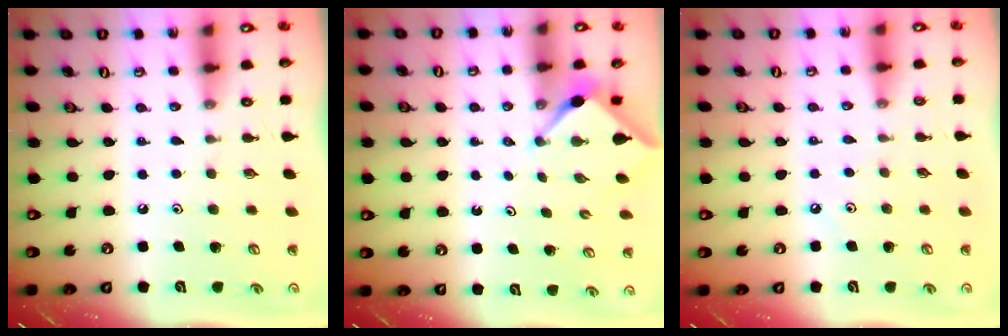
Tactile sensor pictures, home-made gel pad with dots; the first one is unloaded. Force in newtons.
{"total": 3.0, "press": 3.0, "slide": 0.2}
{"total": 2.9, "press": 2.9, "slide": 0.4}